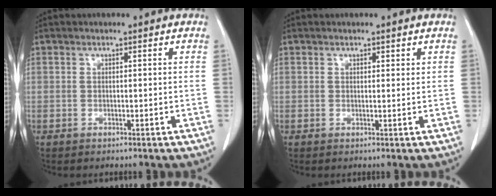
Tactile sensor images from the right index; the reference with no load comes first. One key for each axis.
{"total": 0.6, "fx": 0.5, "fy": 0.3, "fz": 0.2, "tx": -0.002, "ty": -0.003, "tz": 0.004}